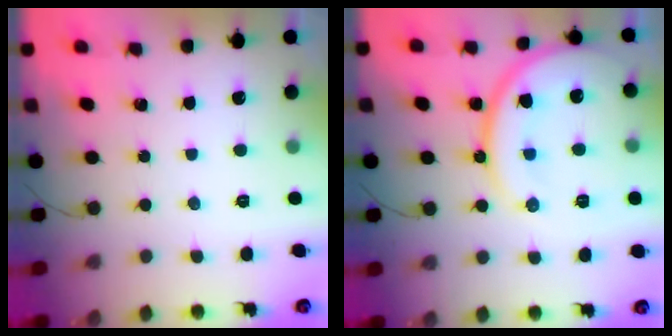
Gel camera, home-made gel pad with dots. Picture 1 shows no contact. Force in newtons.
{"total": 17.3, "press": 17.2, "slide": 1.3}